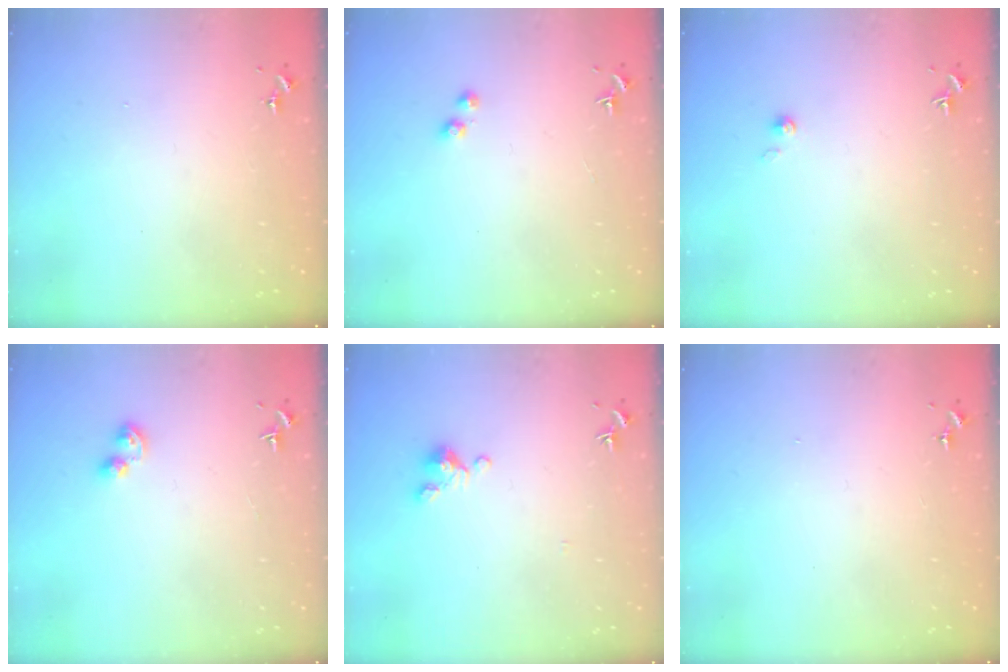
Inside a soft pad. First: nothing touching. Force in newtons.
{"total": 2.7, "press": 2.6, "slide": 0.9}
{"total": 2.2, "press": 2.2, "slide": 0.2}
{"total": 5.4, "press": 5.2, "slide": 1.3}
{"total": 2.9, "press": 2.9, "slide": 0.4}
{"total": 0.0}